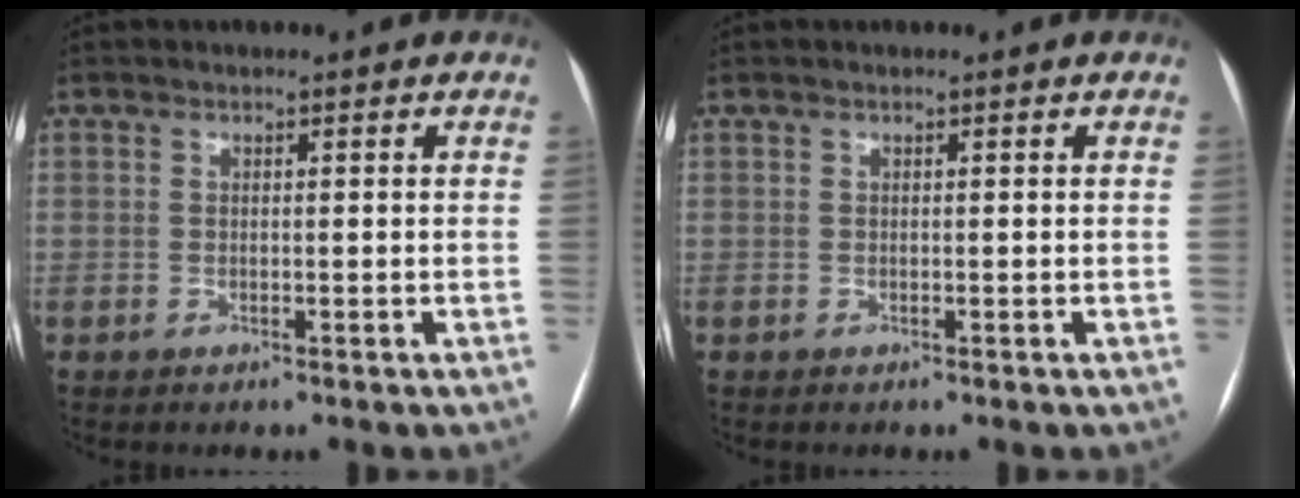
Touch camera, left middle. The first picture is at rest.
{"total": 0.0}